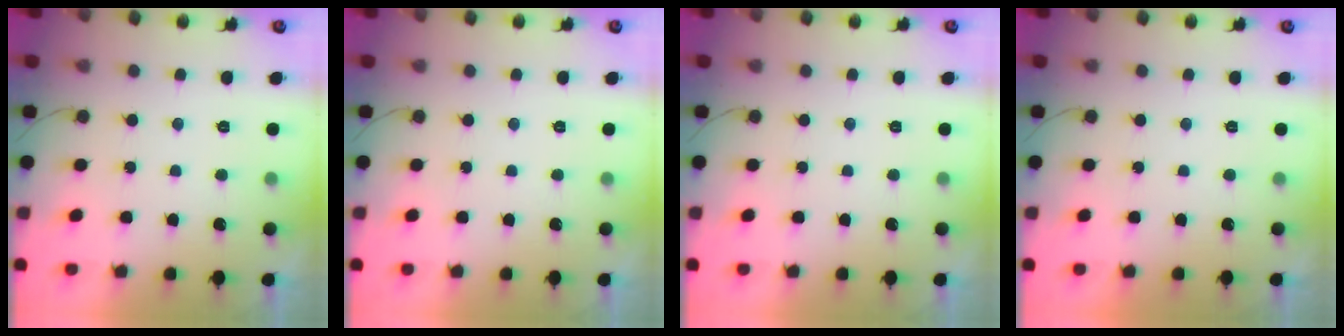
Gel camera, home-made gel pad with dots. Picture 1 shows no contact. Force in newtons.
{"total": 0.0}
{"total": 0.0}
{"total": 1.8, "press": 1.8, "slide": 0.1}